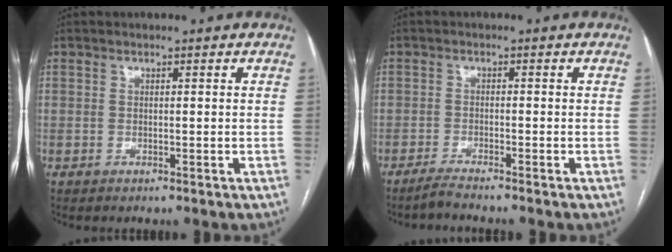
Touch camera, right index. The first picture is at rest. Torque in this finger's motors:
{"motor_torque": [0.17, -0.15, 0.00, 0.01]}